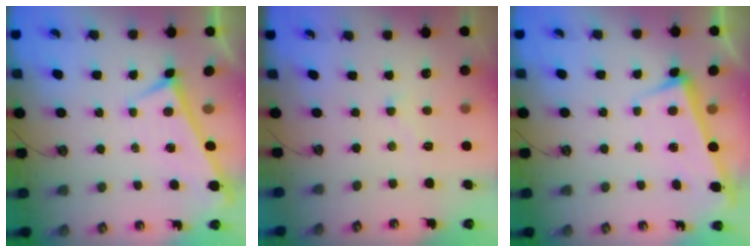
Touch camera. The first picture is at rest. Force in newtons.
{"total": 2.4, "press": 2.3, "slide": 0.5}
{"total": 3.5, "press": 3.3, "slide": 1.0}